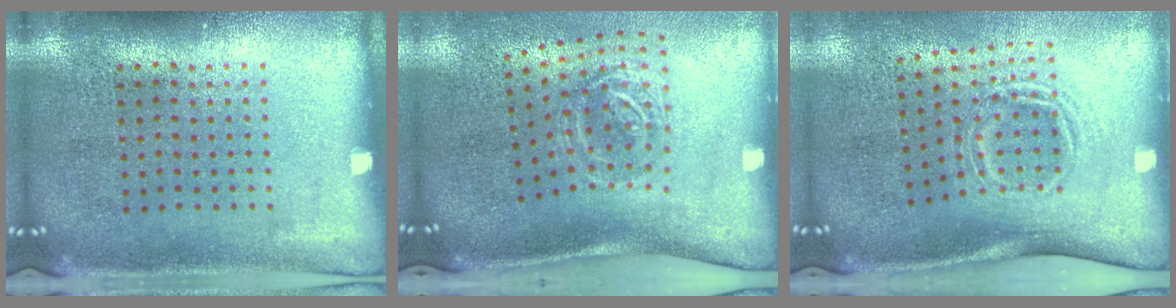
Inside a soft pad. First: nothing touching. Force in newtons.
{"total": 2.0, "press": 1.3, "slide": 1.6}
{"total": 1.9, "press": 1.3, "slide": 1.4}